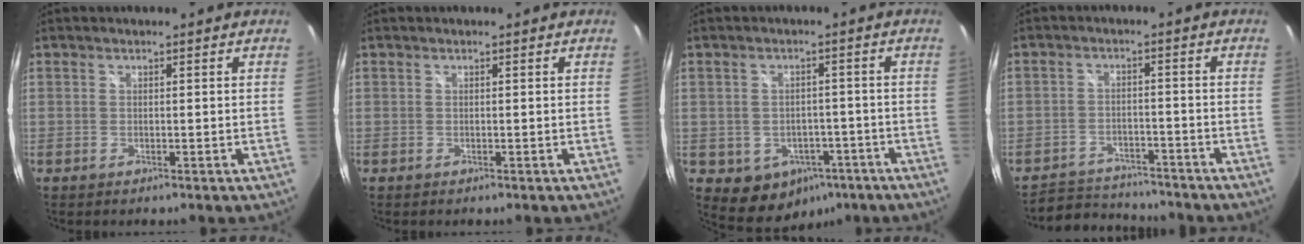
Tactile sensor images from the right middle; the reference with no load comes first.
{"total": 0.0}
{"total": 8.5, "force": [-4.1, 6.8, 3.0], "torque": [-0.066, 0.009, -0.030]}
{"total": 8.2, "force": [-7.7, 2.5, 0.9], "torque": [-0.036, 0.017, -0.117]}